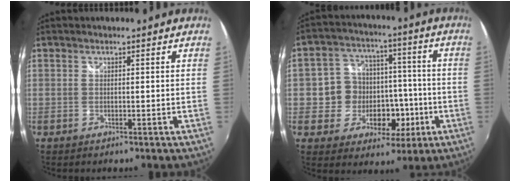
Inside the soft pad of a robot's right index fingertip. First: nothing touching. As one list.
[{"total": 11.9, "force": [-2.4, 10.9, 4.1], "torque": [-0.089, 0.035, -0.028]}]